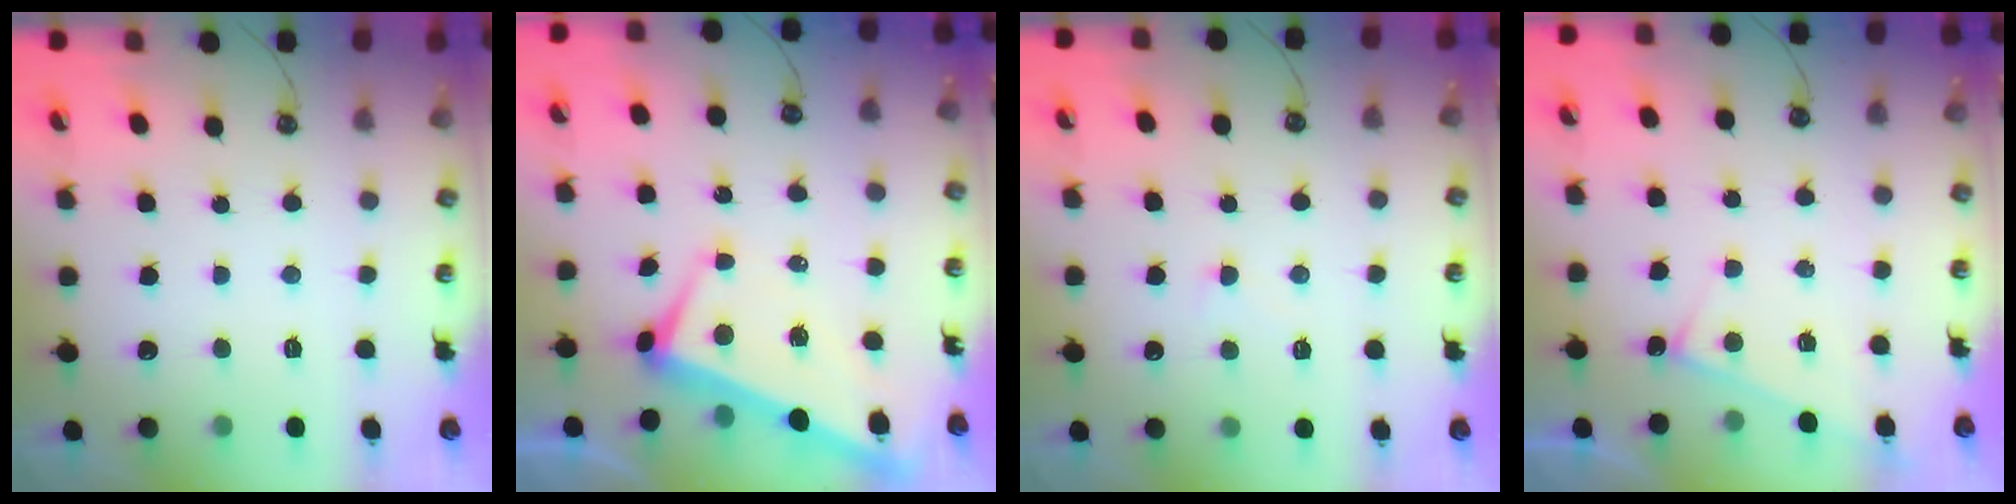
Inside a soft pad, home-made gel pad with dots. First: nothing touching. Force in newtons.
{"total": 1.6, "press": 1.3, "slide": 0.9}
{"total": 2.7, "press": 2.6, "slide": 0.5}
{"total": 5.1, "press": 5.1, "slide": 0.3}